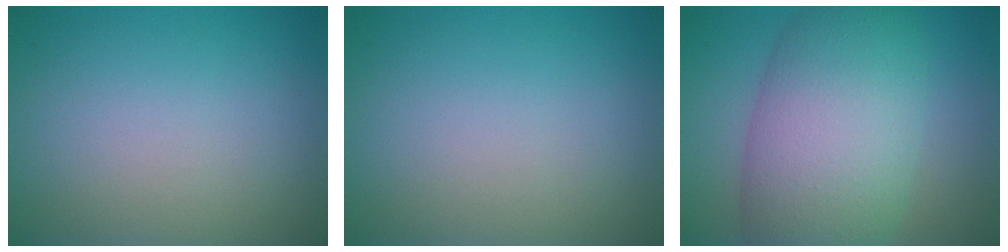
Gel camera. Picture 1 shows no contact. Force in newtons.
{"total": 0.0}
{"total": 11.0, "press": 11.0, "slide": 0.4}